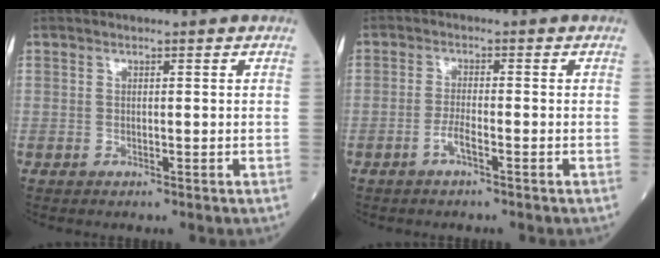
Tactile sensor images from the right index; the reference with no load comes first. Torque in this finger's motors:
{"motor_torque": [0.07, 0.05, 0.21, 0.04]}